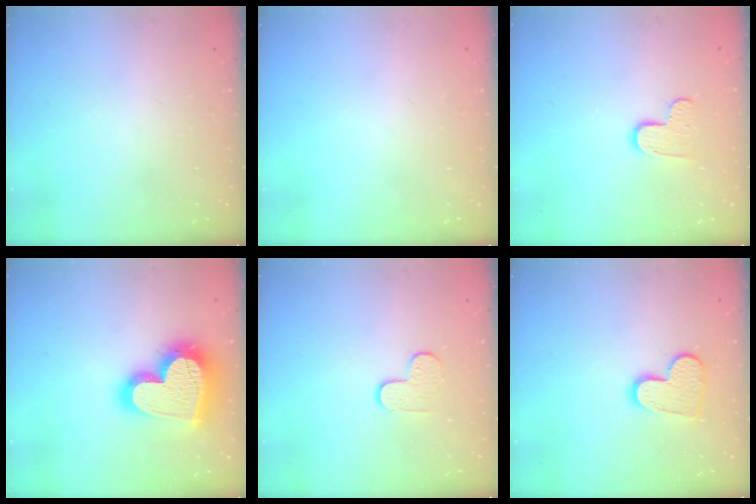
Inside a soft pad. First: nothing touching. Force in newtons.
{"total": 0.0}
{"total": 8.0, "press": 7.9, "slide": 0.6}
{"total": 25.1, "press": 25.0, "slide": 2.2}
{"total": 6.1, "press": 6.1, "slide": 0.6}
{"total": 10.9, "press": 10.9, "slide": 0.8}